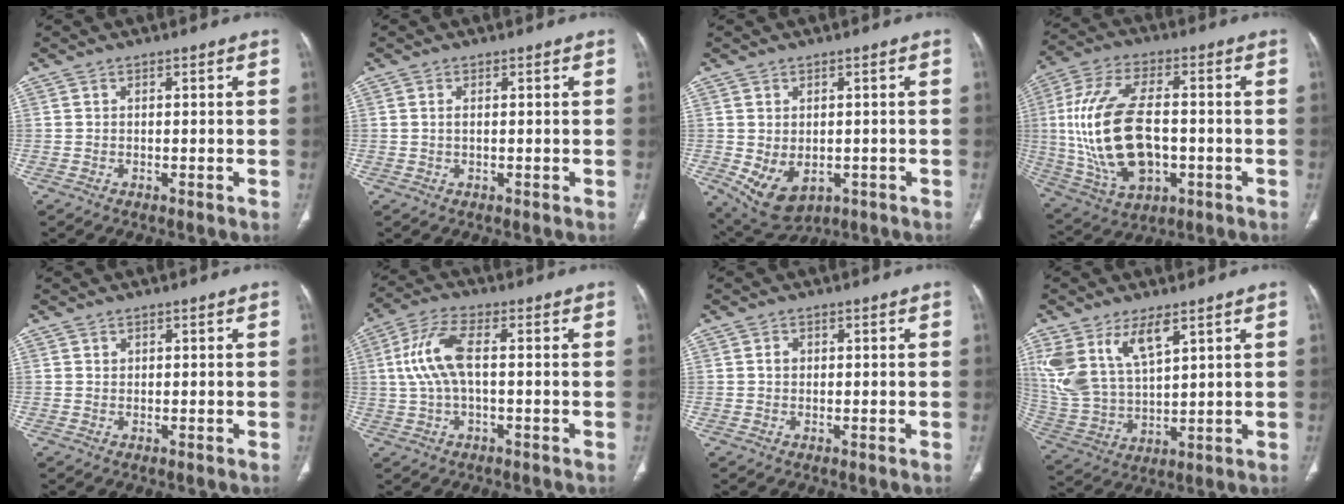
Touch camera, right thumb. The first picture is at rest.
{"total": 0.8, "force": [0.1, 0.3, 0.8], "torque": [-0.018, -0.001, 0.003]}
{"total": 6.5, "force": [-1.4, 4.3, 4.6], "torque": [-0.072, -0.004, -0.002]}
{"total": 20.7, "force": [-1.1, 11.3, 17.3], "torque": [-0.353, 0.006, -0.006]}
{"total": 0.6, "force": [0.3, 0.5, 0.2], "torque": [0.001, -0.001, 0.007]}
{"total": 9.2, "force": [0.7, 3.7, 8.4], "torque": [-0.200, 0.023, 0.013]}
{"total": 1.4, "force": [0.2, 1.1, 0.7], "torque": [-0.010, 0.004, 0.004]}
{"total": 13.6, "force": [7.2, 6.3, 9.6], "torque": [-0.196, -0.022, 0.159]}